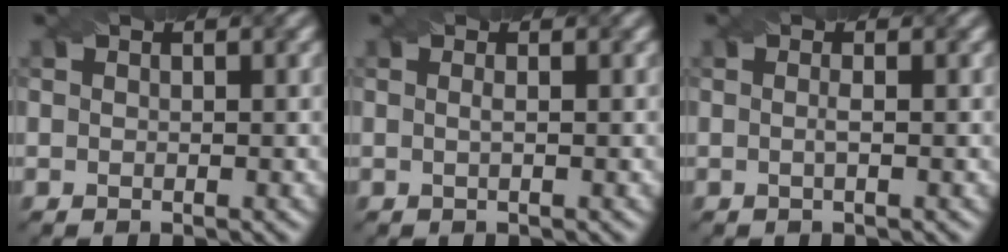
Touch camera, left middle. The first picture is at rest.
{"total": 0.7, "force": [0.0, 0.2, 0.7], "torque": [-0.014, 0.000, -0.004]}
{"total": 0.9, "force": [-0.2, 0.1, 0.8], "torque": [-0.017, 0.000, -0.005]}